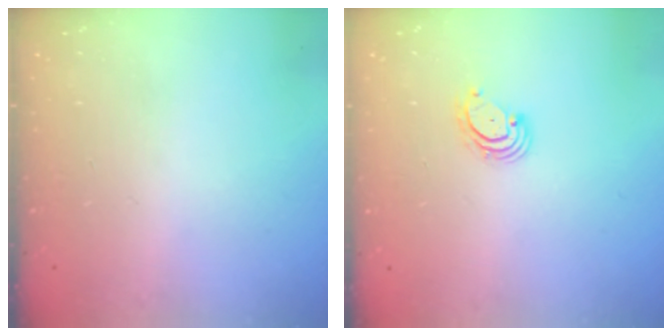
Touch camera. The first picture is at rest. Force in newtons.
{"total": 2.9, "press": 2.9, "slide": 0.4}